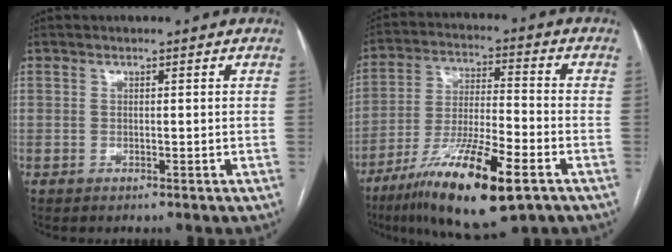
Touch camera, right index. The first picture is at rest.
{"total": 17.4, "force": [-9.6, 2.8, 14.3], "torque": [-0.268, -0.033, -0.163]}